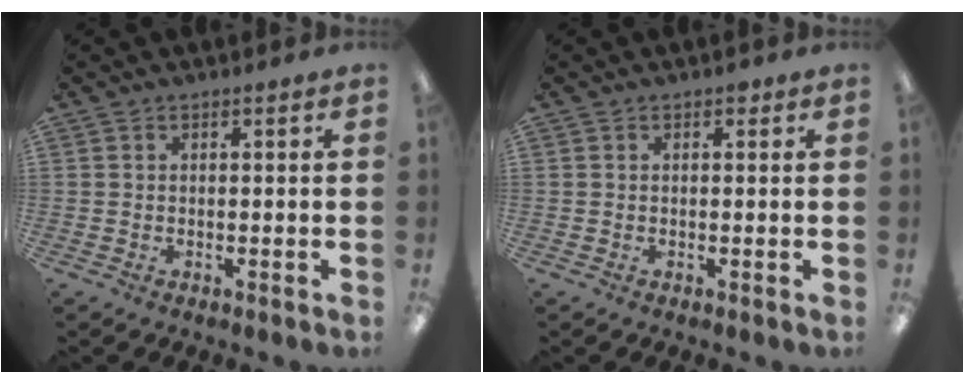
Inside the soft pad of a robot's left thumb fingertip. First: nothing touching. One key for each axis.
{"total": 0.8, "fx": 0.5, "fy": 0.5, "fz": 0.4, "tx": 0.000, "ty": 0.000, "tz": 0.007}